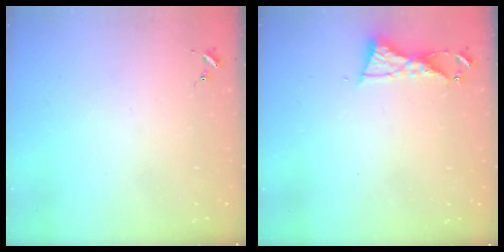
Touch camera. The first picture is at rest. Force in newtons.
{"total": 6.6, "press": 6.6, "slide": 0.6}